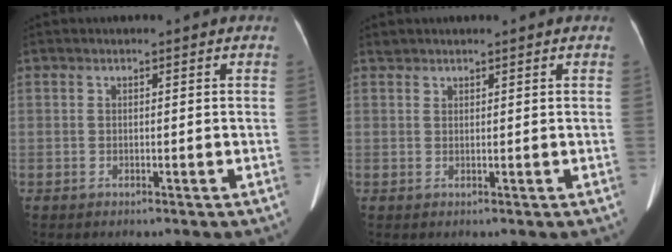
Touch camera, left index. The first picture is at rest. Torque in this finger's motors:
{"motor_torque": [-0.09, -0.01, -0.01, 0.01]}